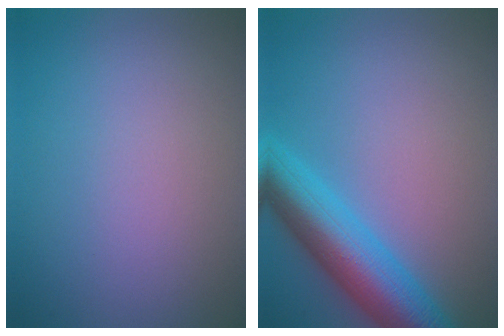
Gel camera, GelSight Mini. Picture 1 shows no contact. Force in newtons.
{"total": 7.5, "press": 7.4, "slide": 0.2}